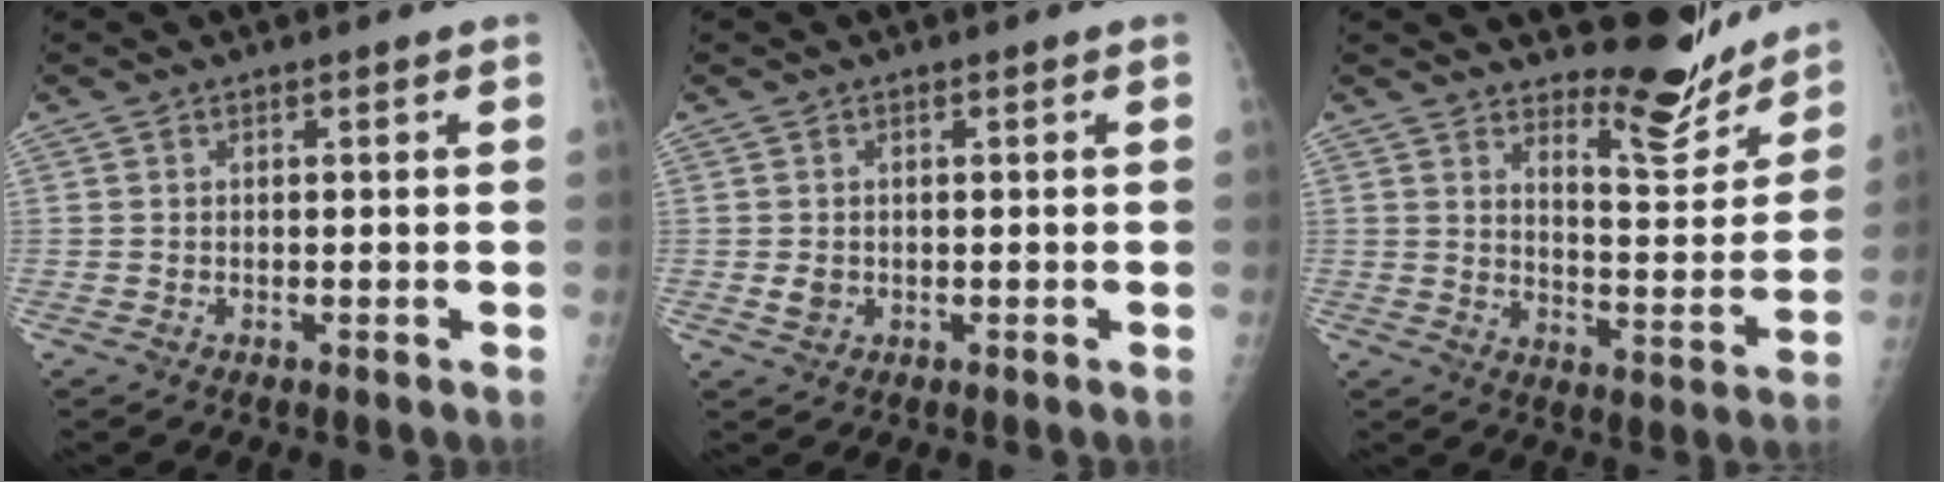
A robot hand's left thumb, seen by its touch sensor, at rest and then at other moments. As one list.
[{"total": 1.9, "force": [-0.1, 1.6, 1.0], "torque": [-0.012, 0.000, 0.003]}, {"total": 10.5, "force": [9.6, 2.4, 3.3], "torque": [-0.020, -0.095, 0.149]}]